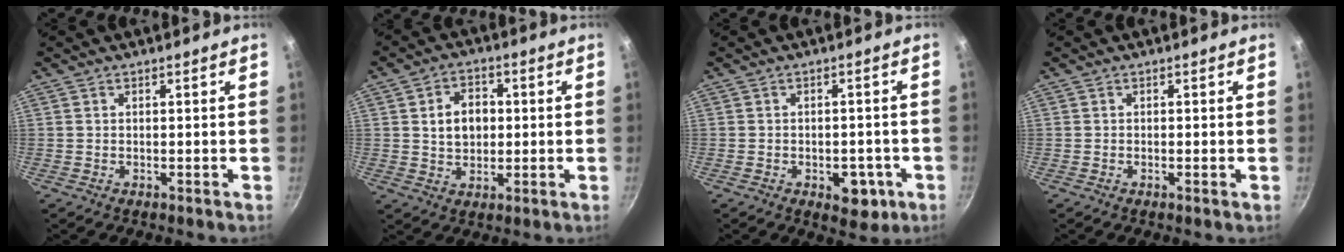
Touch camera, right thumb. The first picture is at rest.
{"total": 7.4, "force": [0.8, 5.6, 4.8], "torque": [-0.054, 0.007, 0.013]}
{"total": 6.6, "force": [-2.5, 4.1, 4.5], "torque": [-0.025, 0.010, -0.025]}
{"total": 0.5, "force": [-0.2, 0.0, 0.5], "torque": [-0.013, 0.001, -0.005]}